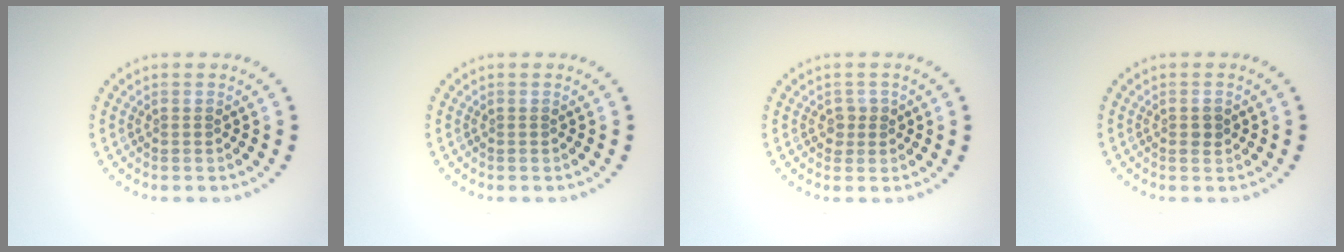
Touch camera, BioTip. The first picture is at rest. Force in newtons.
{"total": 0.0}
{"total": 1.2, "press": 1.1, "slide": 0.6}
{"total": 1.0, "press": 1.0, "slide": 0.1}